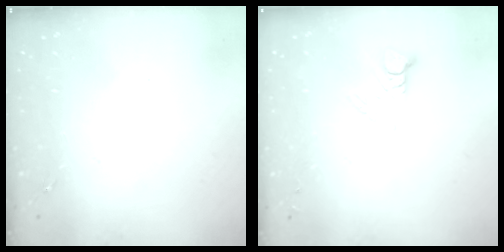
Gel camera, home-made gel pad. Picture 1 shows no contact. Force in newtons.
{"total": 3.8, "press": 3.8, "slide": 0.2}